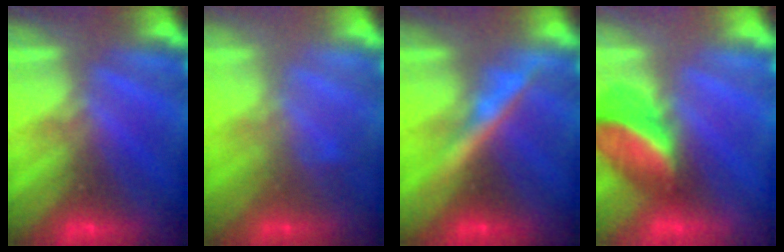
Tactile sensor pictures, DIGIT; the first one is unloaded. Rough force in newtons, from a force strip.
{"total": 2.6}
{"total": 3.6}
{"total": 2.6}